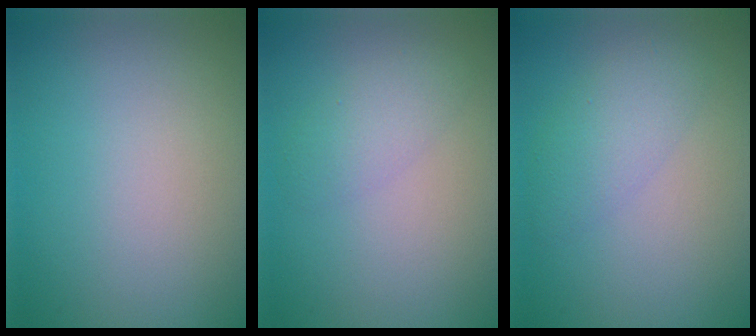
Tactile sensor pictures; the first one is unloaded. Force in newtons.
{"total": 2.1, "press": 2.1, "slide": 0.1}
{"total": 2.8, "press": 2.8, "slide": 0.1}